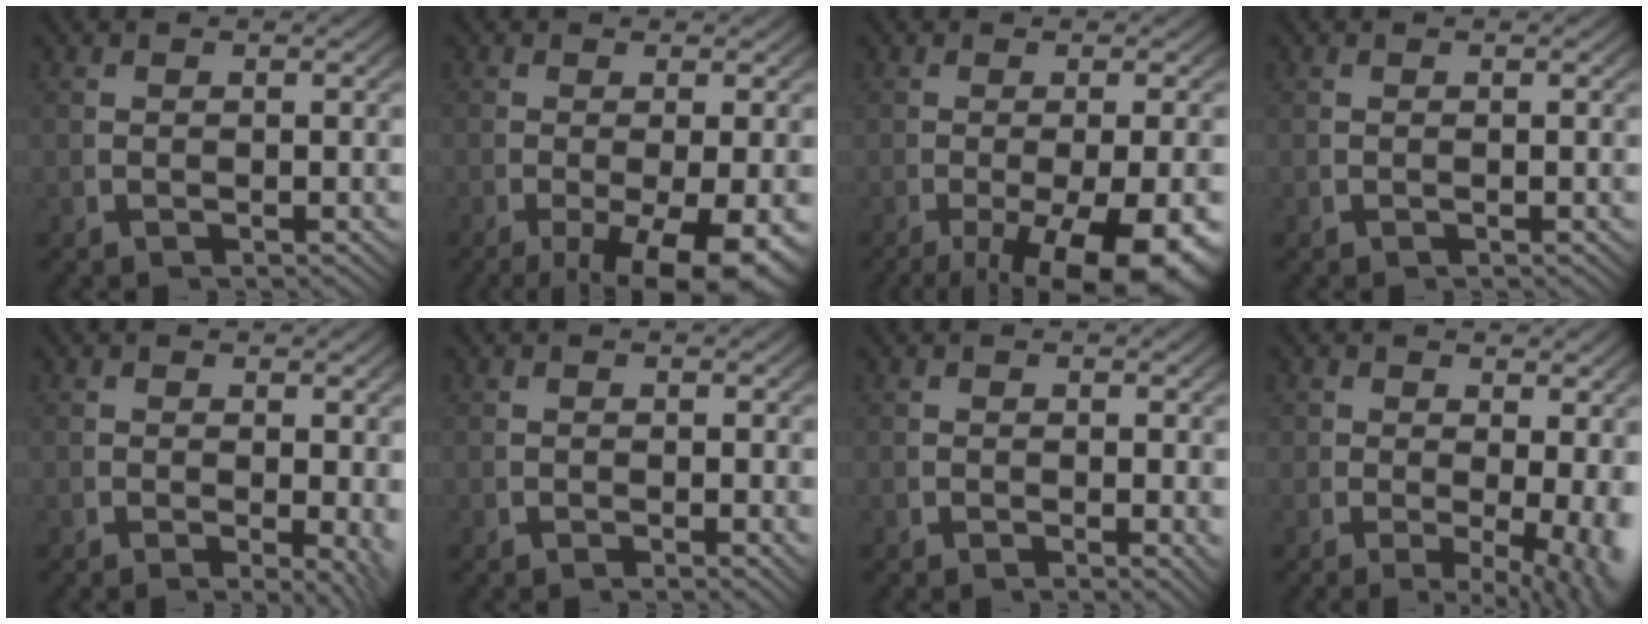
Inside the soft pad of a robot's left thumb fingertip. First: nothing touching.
{"total": 7.8, "force": [-3.2, 3.8, 6.0], "torque": [-0.104, -0.043, -0.029]}
{"total": 9.0, "force": [-4.0, 4.2, 6.9], "torque": [-0.119, -0.041, -0.039]}
{"total": 0.0}
{"total": 2.7, "force": [-0.1, 1.2, 2.4], "torque": [-0.029, -0.018, 0.004]}
{"total": 0.7, "force": [0.1, 0.2, 0.6], "torque": [-0.012, -0.003, 0.003]}
{"total": 1.0, "force": [0.2, 0.4, 0.9], "torque": [-0.013, -0.004, 0.004]}
{"total": 5.0, "force": [-0.6, 2.8, 4.1], "torque": [-0.052, -0.029, -0.001]}